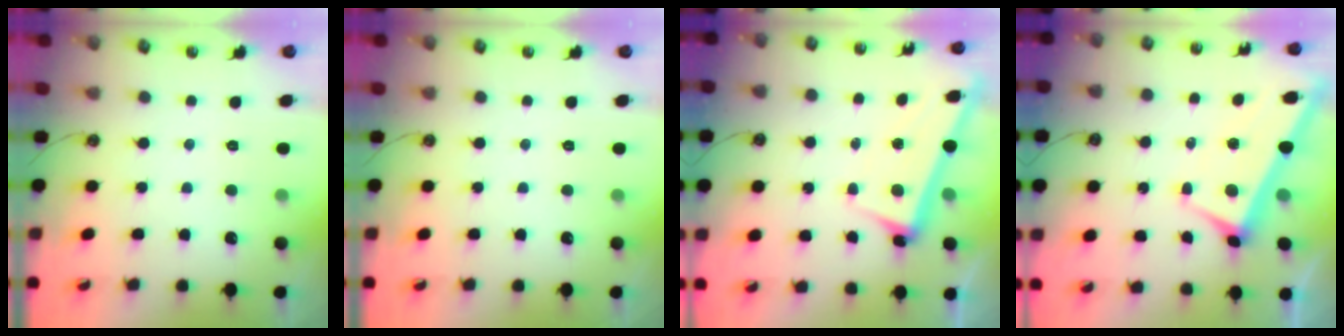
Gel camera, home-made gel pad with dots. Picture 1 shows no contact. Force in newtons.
{"total": 0.0}
{"total": 2.7, "press": 2.6, "slide": 0.7}
{"total": 2.7, "press": 2.5, "slide": 0.9}